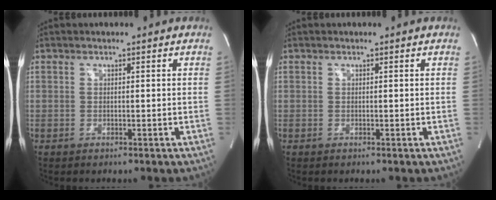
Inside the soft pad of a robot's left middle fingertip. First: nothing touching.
{"total": 0.0}